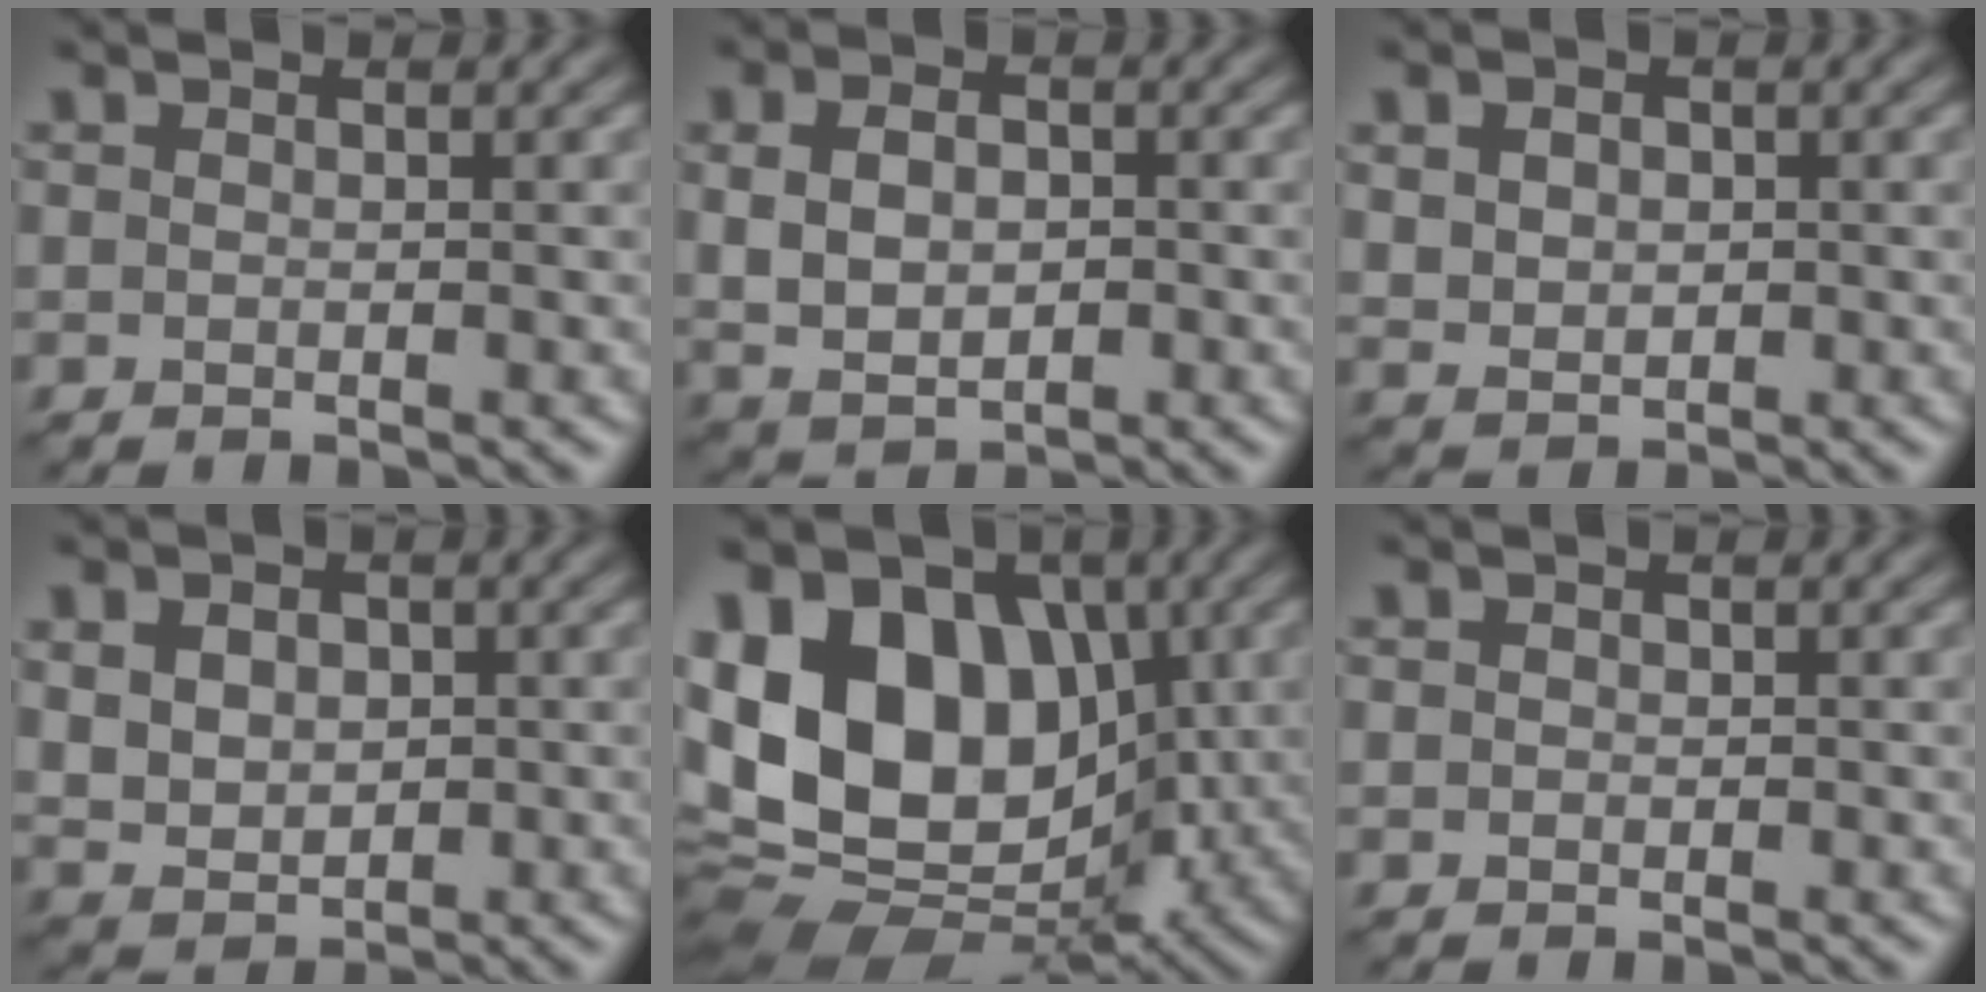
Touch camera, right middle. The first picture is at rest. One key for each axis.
{"total": 5.0, "fx": 0.3, "fy": 3.7, "fz": 3.5, "tx": -0.065, "ty": 0.002, "tz": 0.011}
{"total": 2.9, "fx": 0.7, "fy": 2.3, "fz": 1.6, "tx": -0.036, "ty": 0.004, "tz": 0.014}
{"total": 4.7, "fx": 1.0, "fy": 3.7, "fz": 2.7, "tx": -0.057, "ty": 0.007, "tz": 0.009}
{"total": 16.6, "fx": 0.4, "fy": 12.2, "fz": 11.1, "tx": -0.192, "ty": 0.016, "tz": 0.008}
{"total": 0.7, "fx": 0.1, "fy": 0.6, "fz": 0.2, "tx": 0.000, "ty": -0.004, "tz": -0.002}